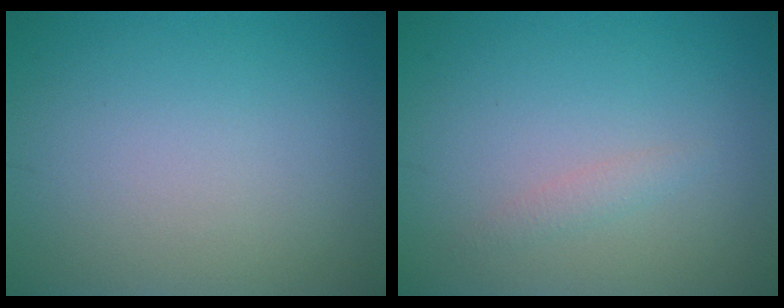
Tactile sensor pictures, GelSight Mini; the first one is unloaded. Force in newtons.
{"total": 0.9, "press": 0.9, "slide": 0.1}